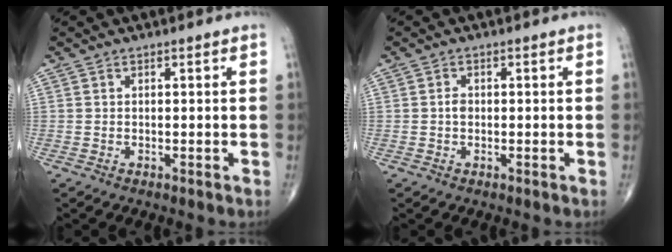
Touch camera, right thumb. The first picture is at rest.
{"total": 1.3, "force": [-0.1, 1.0, 0.8], "torque": [-0.011, 0.003, -0.004]}